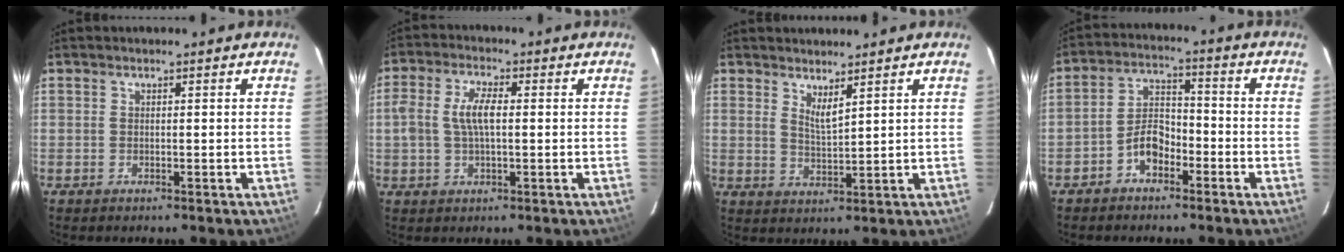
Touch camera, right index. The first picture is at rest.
{"total": 6.2, "force": [0.2, 2.6, 5.6], "torque": [-0.112, 0.011, 0.005]}
{"total": 3.3, "force": [2.6, 0.3, 2.1], "torque": [-0.037, -0.007, 0.043]}
{"total": 6.1, "force": [-3.6, 3.5, 3.5], "torque": [-0.068, 0.023, -0.064]}